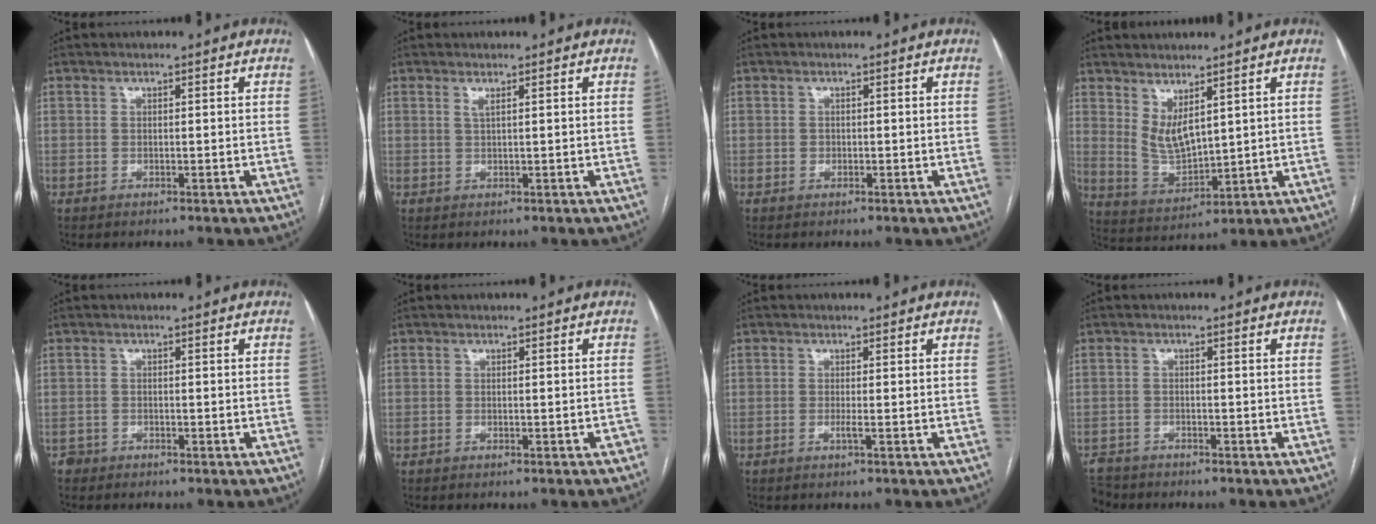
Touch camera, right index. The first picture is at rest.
{"total": 0.9, "force": [0.5, 0.0, 0.7], "torque": [-0.020, 0.000, 0.011]}
{"total": 0.7, "force": [0.0, 0.7, 0.1], "torque": [0.001, 0.003, 0.001]}
{"total": 6.0, "force": [3.1, 2.2, 4.6], "torque": [-0.097, -0.013, 0.079]}
{"total": 1.2, "force": [-0.9, 0.7, -0.2], "torque": [-0.003, 0.004, -0.015]}
{"total": 1.1, "force": [-0.9, 0.4, 0.5], "torque": [-0.004, 0.002, -0.009]}
{"total": 0.6, "force": [-0.2, -0.2, 0.5], "torque": [-0.010, 0.000, -0.005]}
{"total": 4.0, "force": [-3.7, 1.5, -0.2], "torque": [0.003, -0.008, -0.069]}